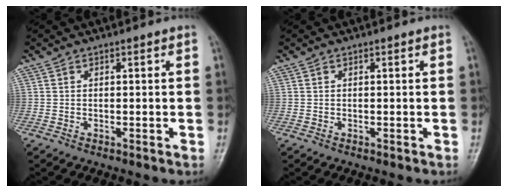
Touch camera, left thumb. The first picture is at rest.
{"total": 0.0}